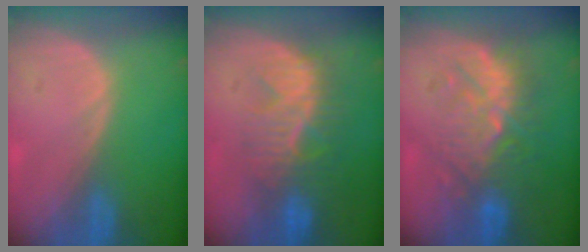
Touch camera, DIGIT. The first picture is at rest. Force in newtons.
{"total": 9.3, "press": 8.4, "slide": 3.9}
{"total": 9.2, "press": 9.1, "slide": 1.6}